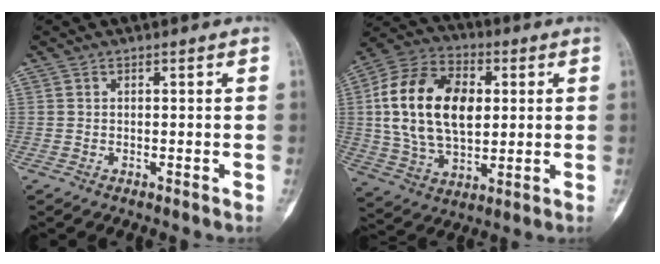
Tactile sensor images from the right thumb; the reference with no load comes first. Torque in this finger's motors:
{"motor_torque": [-1.05, 2.09, 1.75, 0.29, 0.21]}